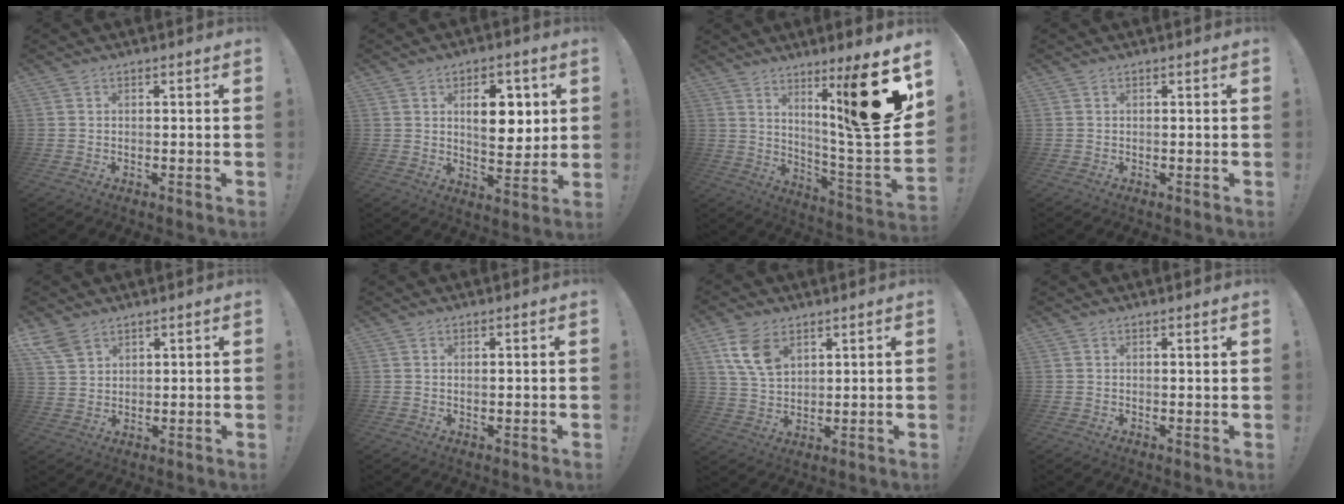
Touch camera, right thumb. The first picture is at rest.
{"total": 10.5, "force": [3.4, 5.8, 8.1], "torque": [-0.101, -0.007, 0.055]}
{"total": 19.6, "force": [9.2, 0.5, 17.3], "torque": [-0.247, -0.089, 0.133]}
{"total": 0.0}
{"total": 6.1, "force": [4.2, 3.4, 2.7], "torque": [-0.057, -0.014, 0.085]}
{"total": 0.8, "force": [0.4, 0.2, 0.7], "torque": [-0.009, 0.000, 0.005]}
{"total": 10.2, "force": [5.4, 6.4, 6.0], "torque": [-0.112, -0.014, 0.104]}
{"total": 1.0, "force": [0.8, -0.1, 0.7], "torque": [0.000, -0.006, 0.010]}